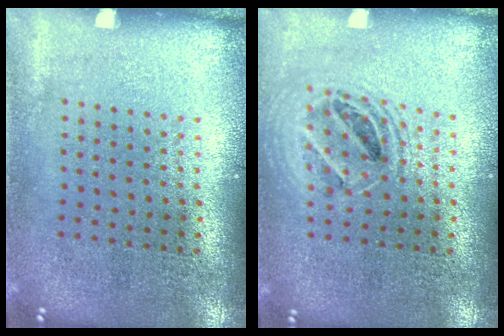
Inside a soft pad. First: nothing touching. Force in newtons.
{"total": 1.5, "press": 1.3, "slide": 0.7}